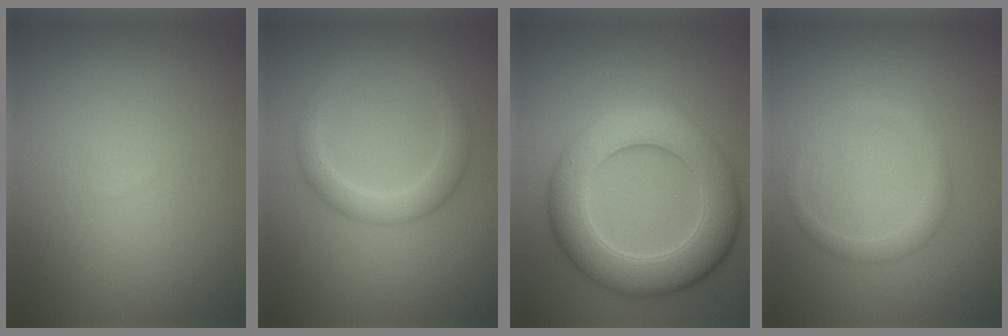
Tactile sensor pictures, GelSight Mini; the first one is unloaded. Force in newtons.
{"total": 2.5, "press": 2.5, "slide": 0.1}
{"total": 8.0, "press": 8.0, "slide": 0.2}
{"total": 1.5, "press": 1.5, "slide": 0.1}